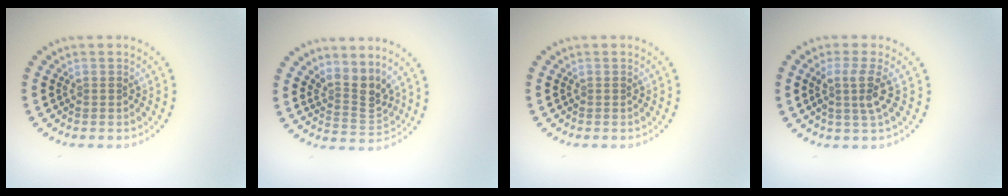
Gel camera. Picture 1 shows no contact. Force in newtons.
{"total": 3.0, "press": 2.2, "slide": 2.1}
{"total": 0.0}
{"total": 2.7, "press": 2.0, "slide": 1.8}